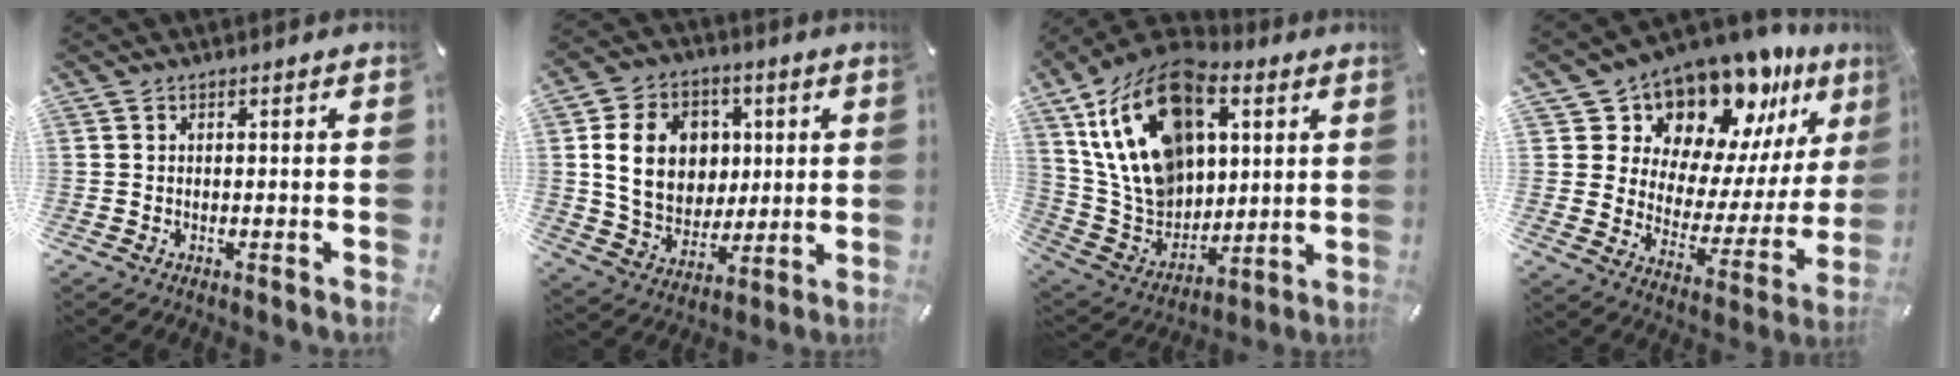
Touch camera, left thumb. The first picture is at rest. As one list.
[{"total": 15.8, "force": [2.8, 13.4, 7.8], "torque": [-0.143, 0.010, 0.059]}, {"total": 23.0, "force": [8.7, 16.6, 13.5], "torque": [-0.276, -0.037, 0.158]}, {"total": 15.6, "force": [14.0, 6.5, 1.8], "torque": [-0.033, -0.148, 0.243]}]